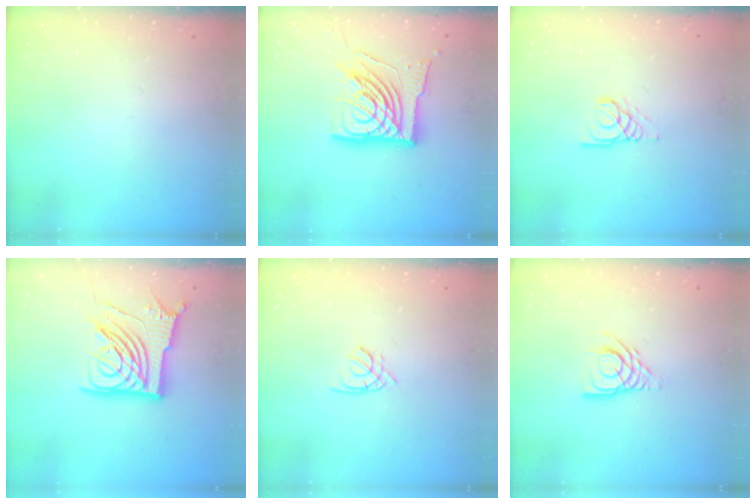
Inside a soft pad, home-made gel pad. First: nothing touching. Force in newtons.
{"total": 18.0, "press": 17.9, "slide": 1.8}
{"total": 3.4, "press": 3.4, "slide": 0.3}
{"total": 14.5, "press": 14.4, "slide": 1.2}
{"total": 1.4, "press": 1.4, "slide": 0.4}
{"total": 9.4, "press": 9.4, "slide": 1.1}